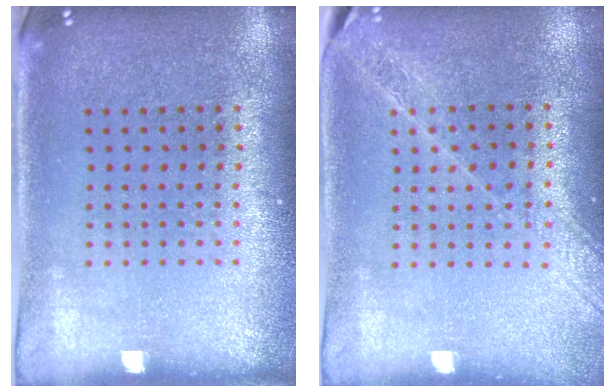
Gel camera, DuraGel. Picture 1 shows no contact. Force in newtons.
{"total": 1.6, "press": 1.5, "slide": 0.6}